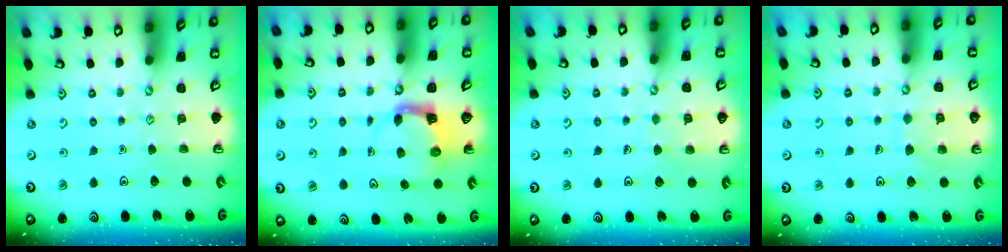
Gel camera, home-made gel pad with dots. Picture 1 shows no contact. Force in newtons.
{"total": 3.9, "press": 3.9, "slide": 0.7}
{"total": 3.4, "press": 3.4, "slide": 0.2}
{"total": 6.3, "press": 6.3, "slide": 0.6}